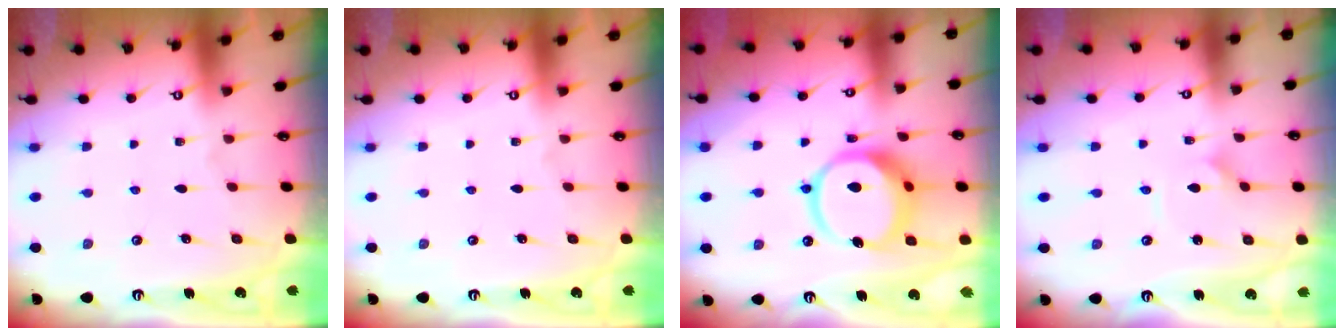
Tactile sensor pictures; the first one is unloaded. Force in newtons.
{"total": 0.0}
{"total": 13.1, "press": 13.0, "slide": 1.6}
{"total": 1.9, "press": 1.9, "slide": 0.0}